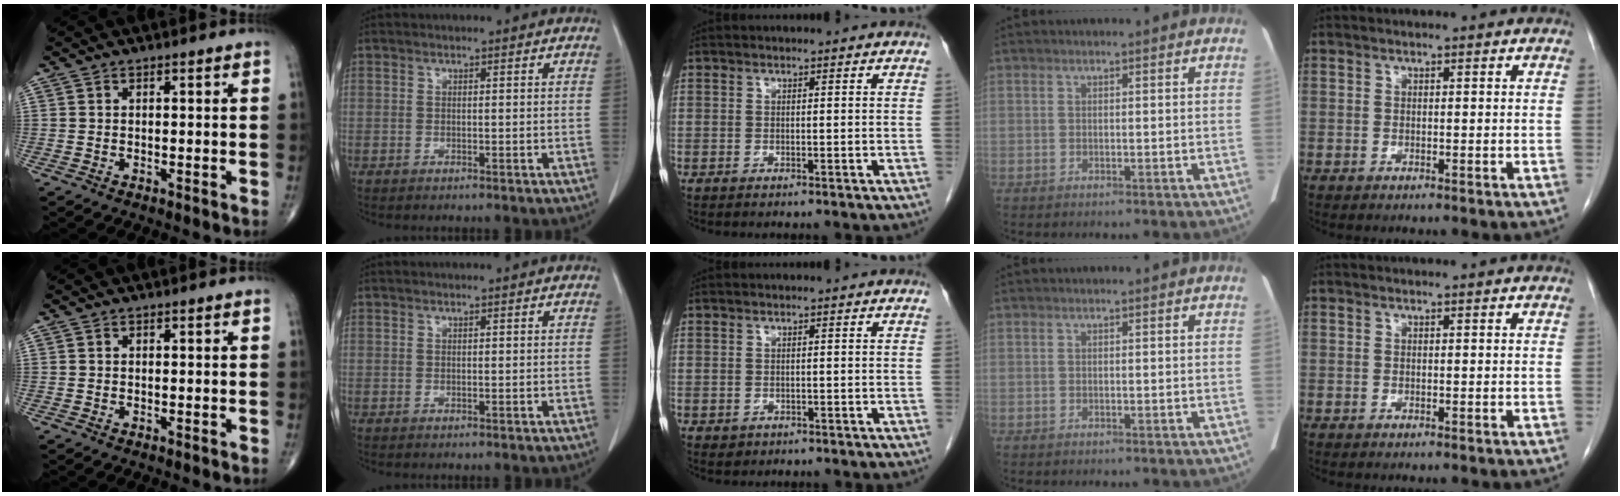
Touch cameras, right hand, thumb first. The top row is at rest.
{"middle": {"total": 0.9, "force": [-0.3, 0.8, 0.2], "torque": [-0.006, 0.002, 0.002]}}